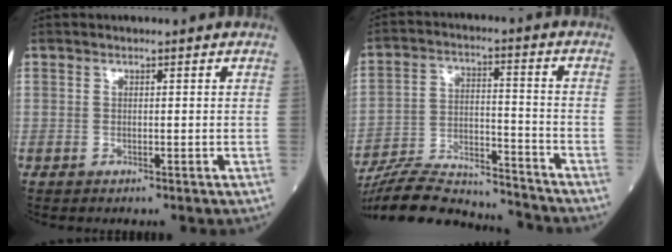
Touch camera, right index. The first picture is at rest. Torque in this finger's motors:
{"motor_torque": [-0.40, -0.49, -0.78, -0.21]}